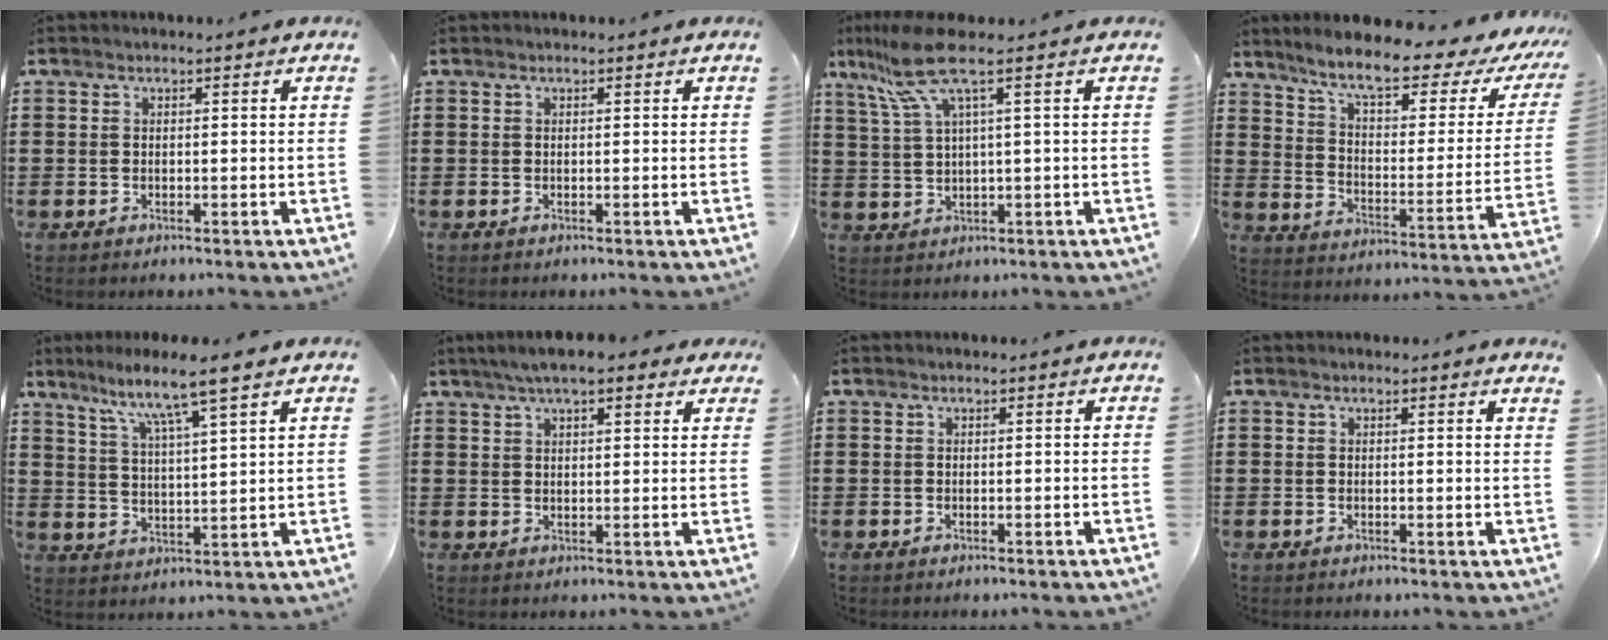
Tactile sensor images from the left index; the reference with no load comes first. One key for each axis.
{"total": 0.0}
{"total": 7.6, "fx": 3.6, "fy": 0.7, "fz": 6.7, "tx": -0.161, "ty": -0.013, "tz": 0.058}
{"total": 8.9, "fx": 6.8, "fy": 0.9, "fz": 5.6, "tx": -0.126, "ty": -0.042, "tz": 0.109}
{"total": 6.7, "fx": 5.3, "fy": -0.8, "fz": 4.0, "tx": -0.099, "ty": -0.031, "tz": 0.085}
{"total": 5.3, "fx": 4.1, "fy": 1.7, "fz": 2.8, "tx": -0.067, "ty": 0.004, "tz": 0.075}
{"total": 0.0}
{"total": 0.8, "fx": 0.7, "fy": -0.1, "fz": 0.5, "tx": -0.010, "ty": -0.002, "tz": 0.014}